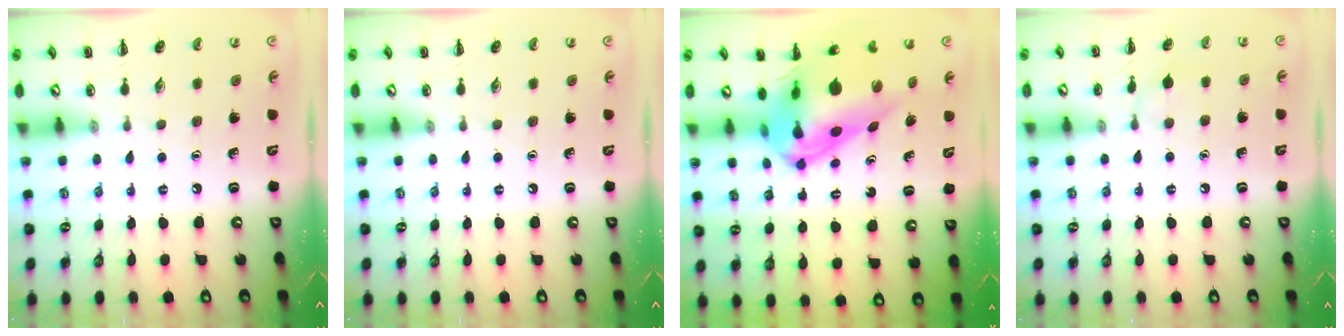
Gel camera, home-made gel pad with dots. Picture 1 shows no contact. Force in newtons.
{"total": 0.0}
{"total": 15.2, "press": 14.5, "slide": 4.4}
{"total": 6.0, "press": 5.7, "slide": 1.9}